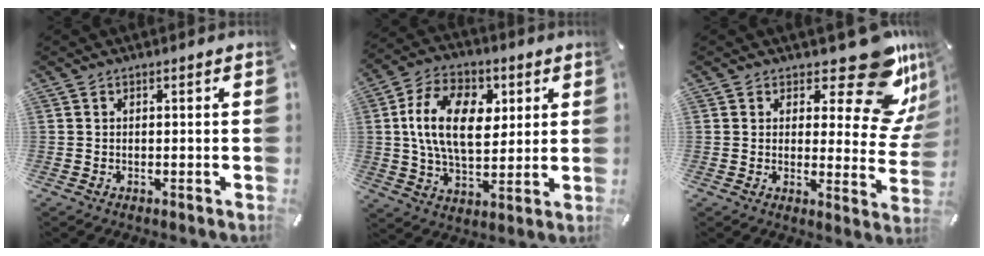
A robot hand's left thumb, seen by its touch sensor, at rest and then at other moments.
{"total": 16.4, "force": [3.5, 10.5, 12.1], "torque": [-0.221, 0.017, 0.062]}
{"total": 18.4, "force": [10.9, 6.9, 13.2], "torque": [-0.151, -0.088, 0.178]}